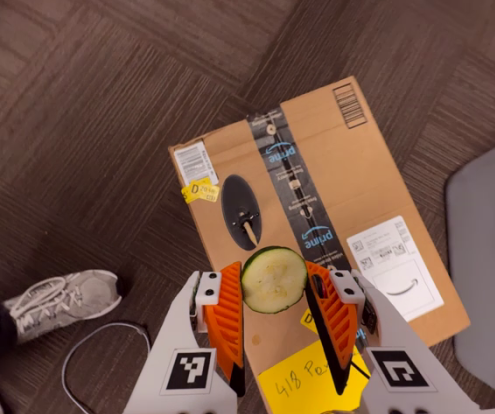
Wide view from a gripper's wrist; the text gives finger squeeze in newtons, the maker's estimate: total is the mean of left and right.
{"total": 6.5, "left": 6.7, "right": 6.2}